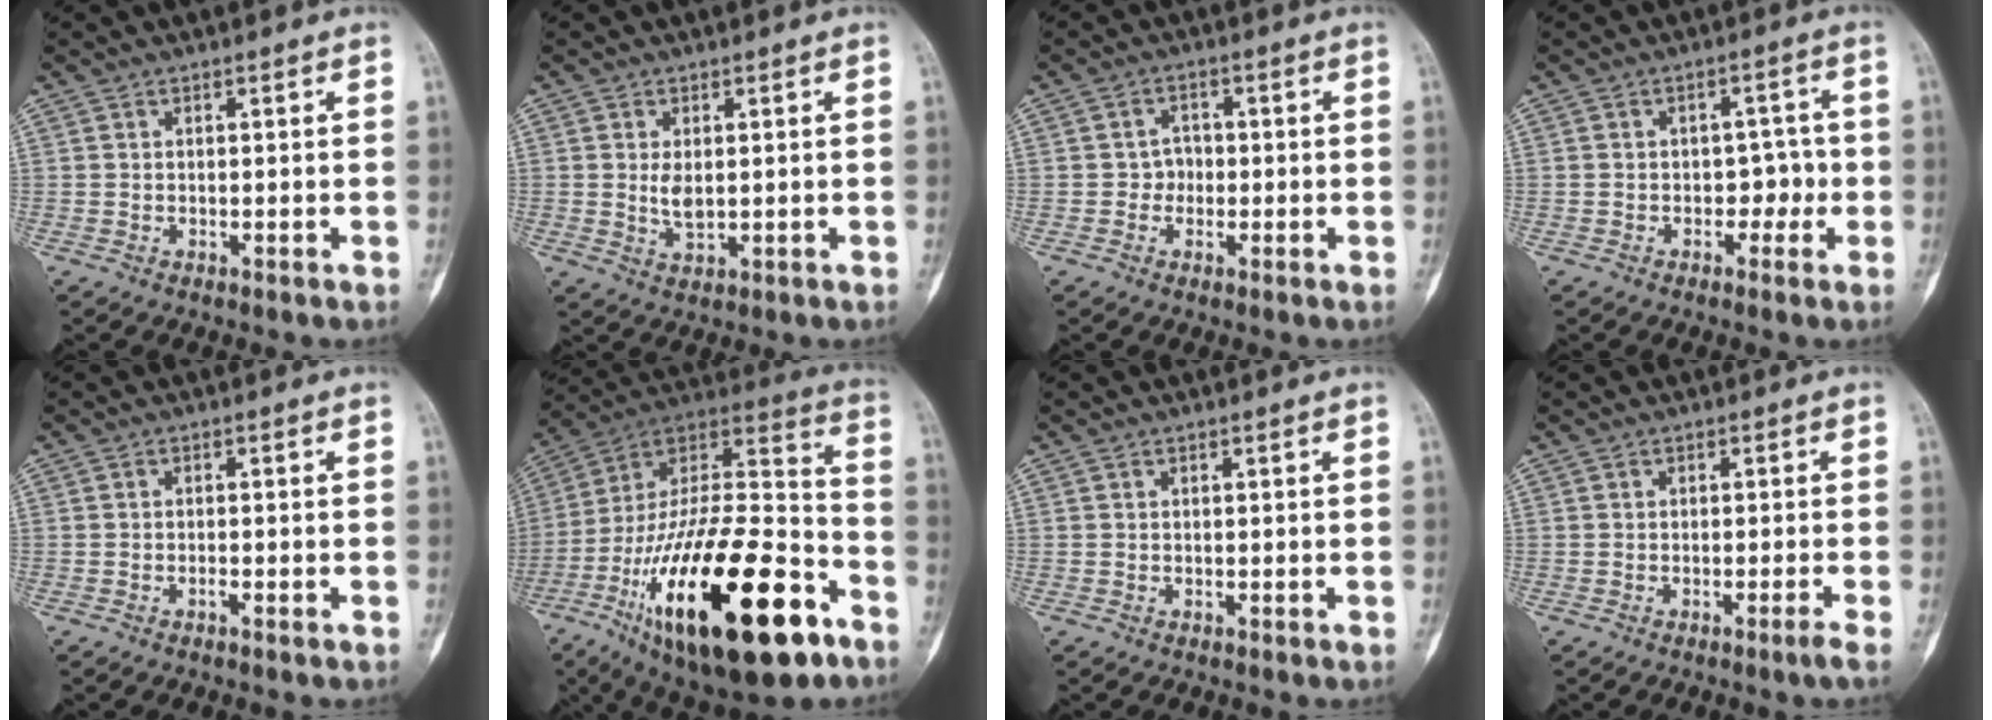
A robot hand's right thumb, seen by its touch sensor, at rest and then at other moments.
{"total": 3.5, "force": [0.3, 2.1, 2.7], "torque": [-0.040, -0.009, 0.012]}
{"total": 3.1, "force": [-0.5, 2.9, 1.1], "torque": [0.010, 0.010, -0.016]}
{"total": 4.2, "force": [-1.0, 3.2, 2.5], "torque": [0.001, 0.021, -0.018]}
{"total": 0.7, "force": [-0.5, 0.4, 0.4], "torque": [-0.005, 0.003, -0.009]}
{"total": 38.1, "force": [-17.2, 14.6, 30.7], "torque": [-0.527, 0.053, -0.278]}
{"total": 0.0}
{"total": 1.3, "force": [-0.8, -0.4, 0.9], "torque": [-0.021, 0.005, -0.016]}